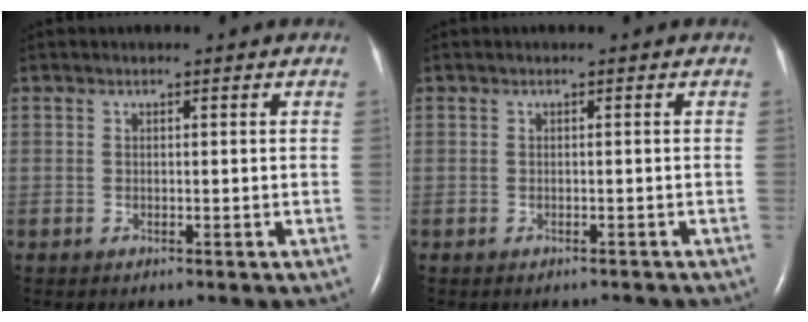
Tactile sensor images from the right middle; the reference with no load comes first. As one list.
[{"total": 0.7, "force": [-0.7, 0.1, 0.3], "torque": [-0.011, -0.004, -0.005]}]